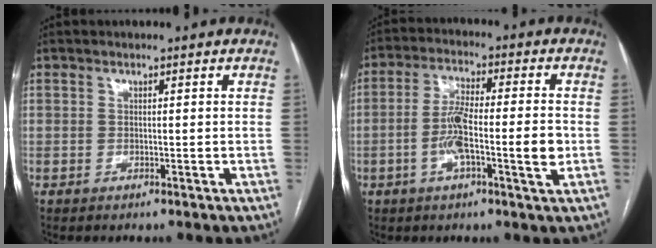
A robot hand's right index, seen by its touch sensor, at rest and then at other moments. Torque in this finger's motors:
{"motor_torque": [1.11, -0.08, 0.64, 0.17]}